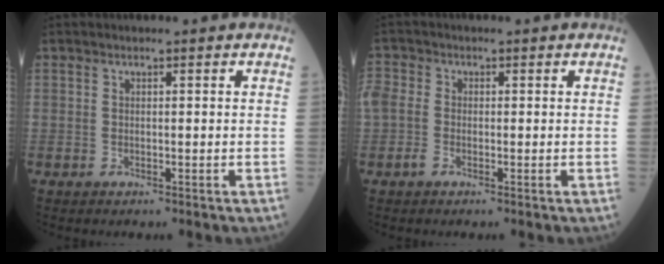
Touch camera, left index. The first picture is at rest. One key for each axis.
{"total": 2.9, "fx": -0.8, "fy": 2.1, "fz": 1.9, "tx": -0.057, "ty": 0.009, "tz": -0.019}